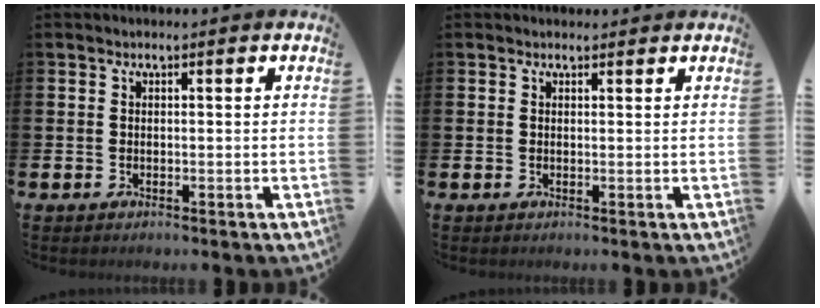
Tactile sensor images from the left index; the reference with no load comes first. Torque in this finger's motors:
{"motor_torque": [0.95, -1.19, 0.04, -0.01]}